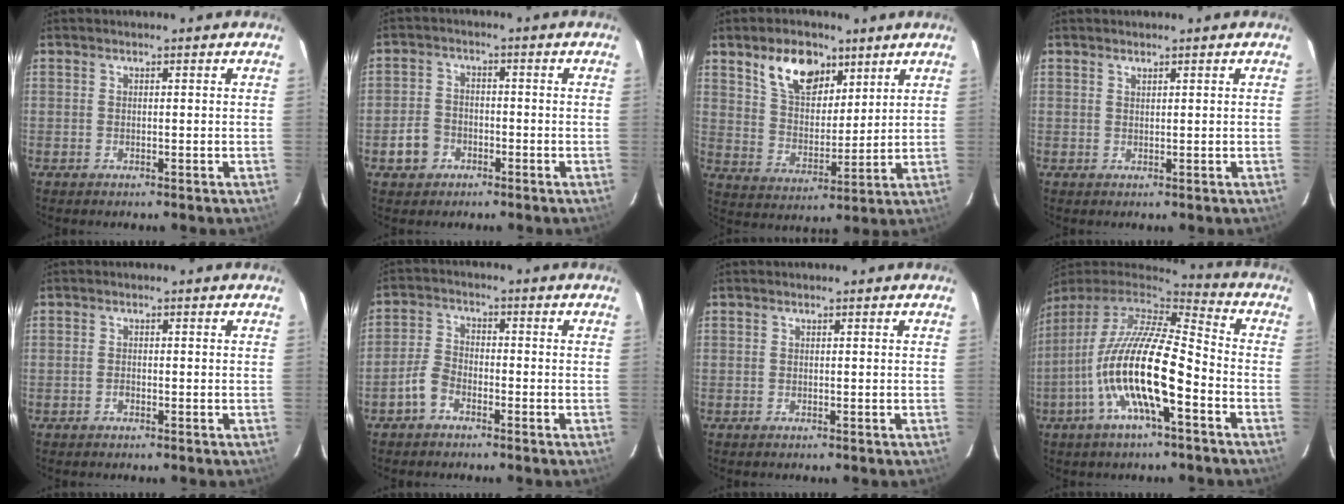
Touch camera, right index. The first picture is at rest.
{"total": 5.2, "force": [-2.5, 4.3, 1.5], "torque": [-0.044, 0.017, -0.041]}
{"total": 11.7, "force": [6.9, 6.7, 6.7], "torque": [-0.115, 0.016, 0.131]}
{"total": 0.7, "force": [0.6, 0.1, 0.2], "torque": [-0.004, 0.001, 0.012]}
{"total": 0.8, "force": [-0.6, 0.5, 0.4], "torque": [-0.008, 0.001, -0.011]}
{"total": 4.2, "force": [-2.7, 2.4, 2.2], "torque": [-0.051, 0.014, -0.055]}
{"total": 0.0}
{"total": 18.1, "force": [-6.5, 4.2, 16.4], "torque": [-0.302, -0.024, -0.128]}